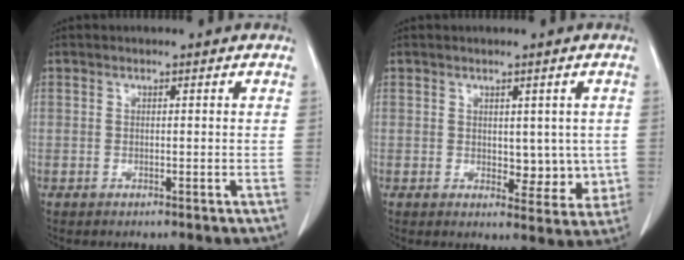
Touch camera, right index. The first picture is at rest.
{"total": 5.8, "force": [0.3, 3.5, 4.6], "torque": [-0.041, -0.008, 0.013]}